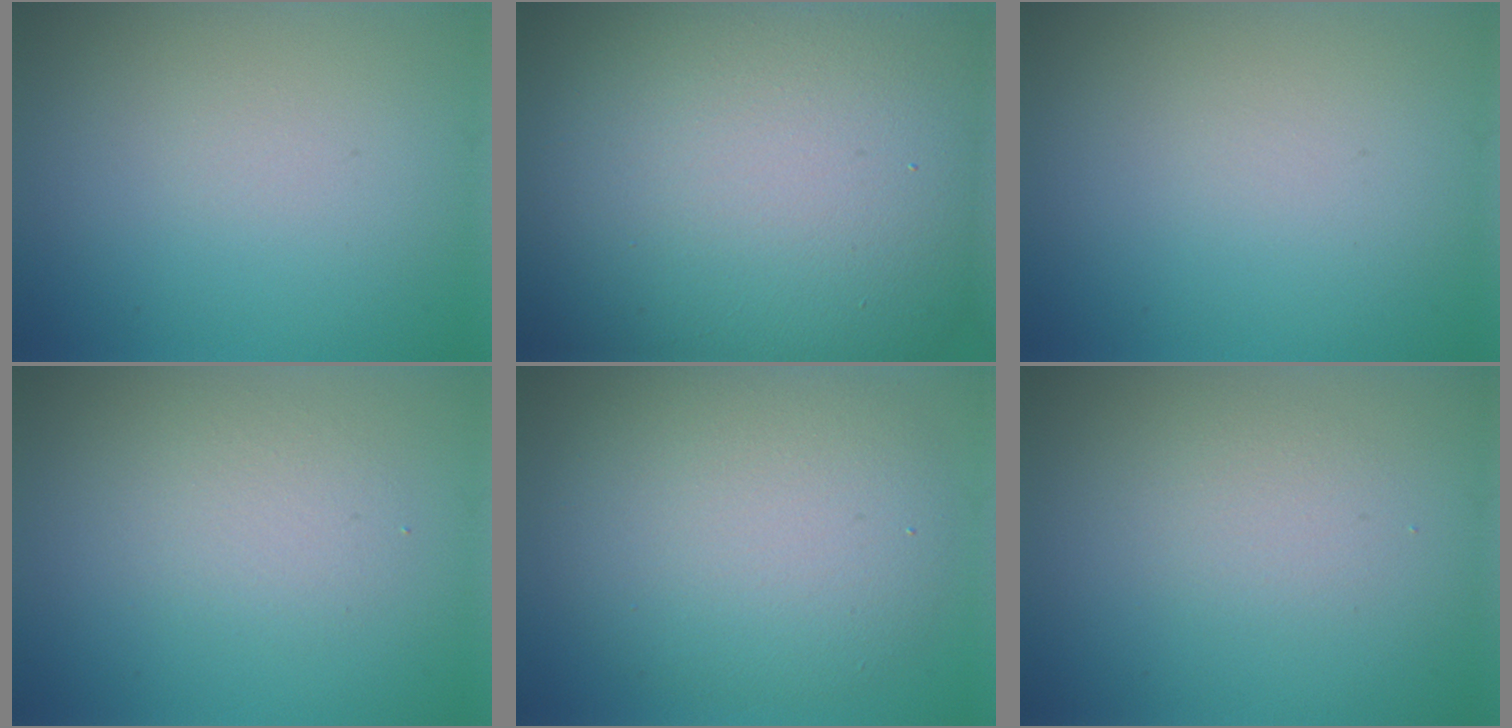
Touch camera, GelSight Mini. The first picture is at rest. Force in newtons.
{"total": 24.5, "press": 24.5, "slide": 0.8}
{"total": 0.0}
{"total": 2.2, "press": 2.2, "slide": 0.2}
{"total": 7.5, "press": 7.5, "slide": 0.6}
{"total": 1.7, "press": 1.7, "slide": 0.1}